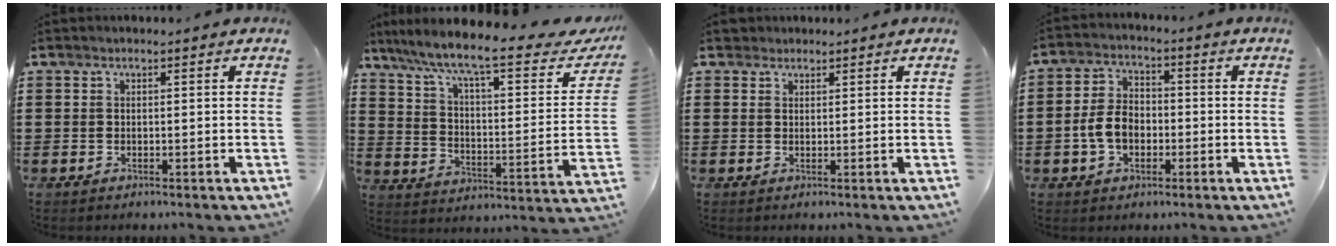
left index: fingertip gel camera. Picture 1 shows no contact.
{"total": 9.7, "force": [7.4, 0.7, 6.3], "torque": [-0.140, -0.048, 0.115]}
{"total": 1.6, "force": [1.4, 0.8, 0.0], "torque": [-0.004, 0.006, 0.029]}
{"total": 6.1, "force": [-1.5, 4.1, 4.3], "torque": [-0.106, 0.004, -0.035]}